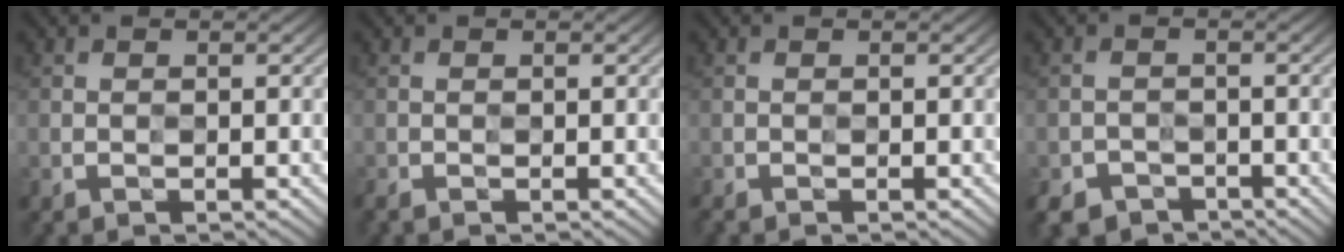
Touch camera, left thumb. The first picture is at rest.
{"total": 0.7, "force": [-0.5, 0.1, 0.5], "torque": [-0.014, -0.003, -0.012]}
{"total": 0.7, "force": [-0.6, 0.0, 0.5], "torque": [-0.014, -0.003, -0.012]}
{"total": 2.3, "force": [-1.8, 1.4, -0.4], "torque": [0.006, -0.004, -0.037]}